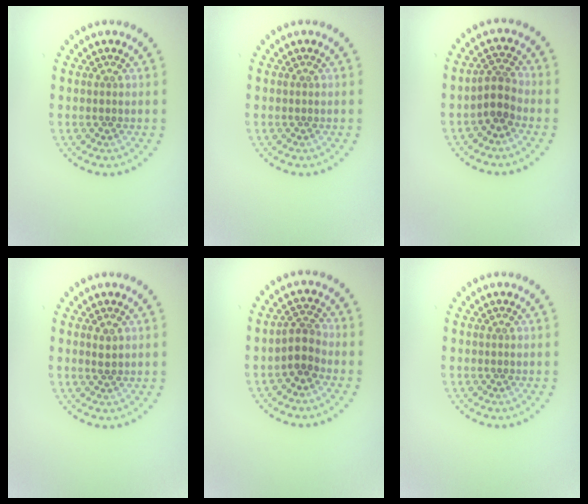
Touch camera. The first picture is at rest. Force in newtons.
{"total": 0.0}
{"total": 2.2, "press": 1.8, "slide": 1.3}
{"total": 0.9, "press": 0.9, "slide": 0.2}
{"total": 2.2, "press": 1.9, "slide": 1.2}
{"total": 0.0}